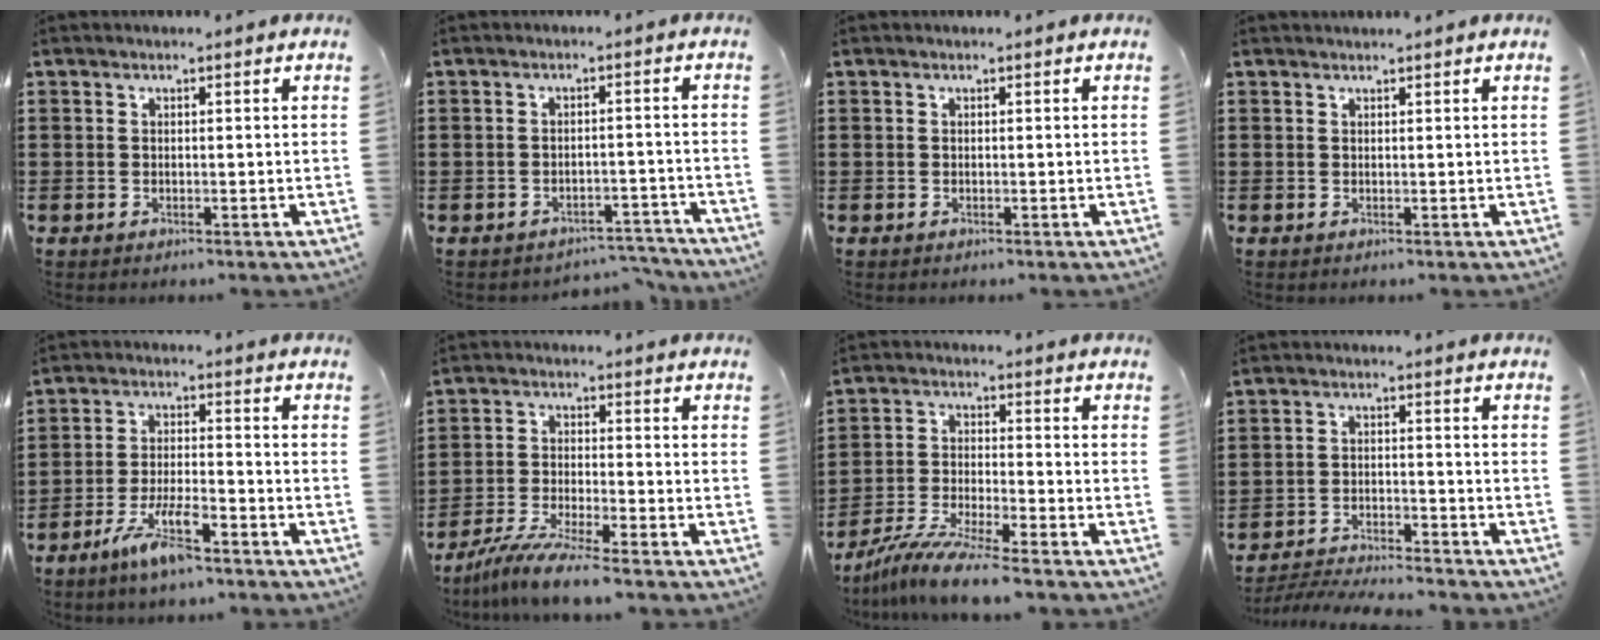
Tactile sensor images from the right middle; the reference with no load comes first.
{"total": 2.4, "force": [-2.4, 0.3, 0.2], "torque": [-0.006, 0.003, -0.051]}
{"total": 0.0}
{"total": 0.6, "force": [0.6, 0.0, 0.0], "torque": [-0.002, -0.002, 0.012]}
{"total": 7.0, "force": [-4.6, 1.5, 5.1], "torque": [-0.107, -0.003, -0.087]}
{"total": 5.8, "force": [-4.9, -0.6, 3.0], "torque": [-0.071, -0.022, -0.096]}
{"total": 7.5, "force": [-6.5, -0.4, 3.6], "torque": [-0.075, -0.011, -0.125]}
{"total": 3.8, "force": [-3.7, 0.0, 0.8], "torque": [-0.021, -0.001, -0.079]}